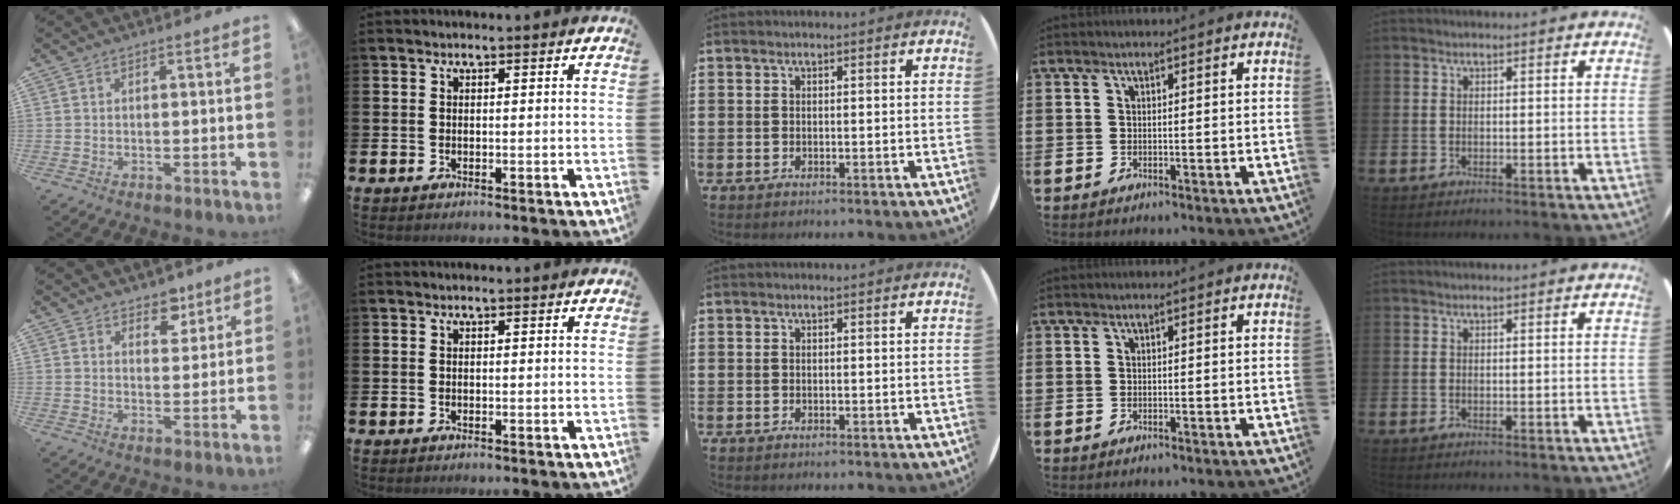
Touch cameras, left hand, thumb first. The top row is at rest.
{"thumb": {"total": 6.0, "force": [4.6, 3.4, 1.8], "torque": [-0.010, -0.024, 0.078]}}